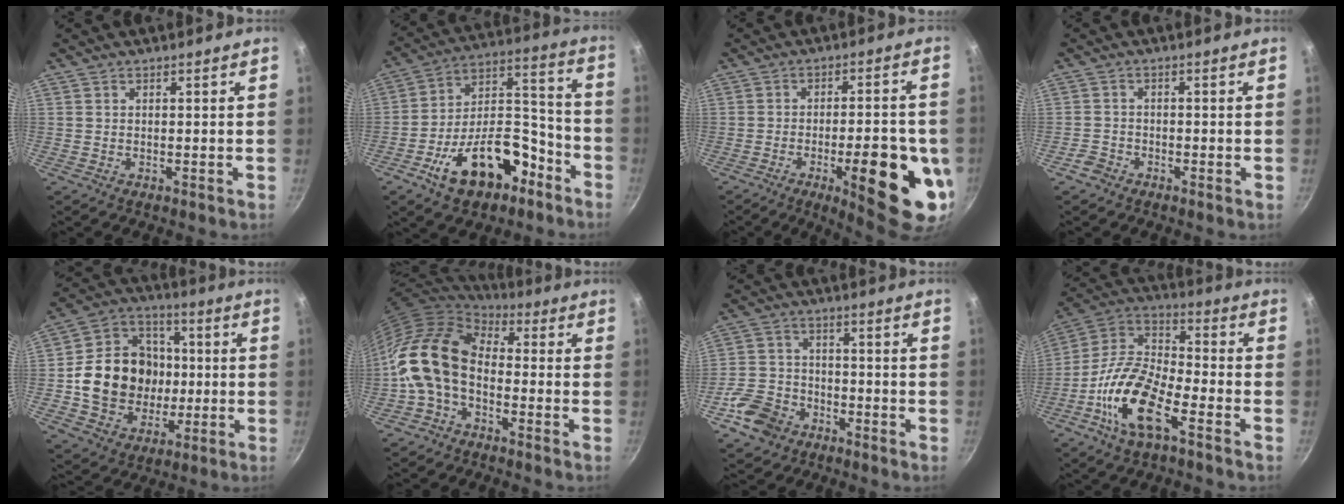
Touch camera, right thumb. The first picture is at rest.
{"total": 20.3, "force": [-10.5, 11.1, 13.4], "torque": [-0.180, 0.096, -0.163]}
{"total": 18.4, "force": [-5.1, 5.8, 16.7], "torque": [-0.196, 0.009, -0.065]}
{"total": 2.2, "force": [-1.7, 1.3, 0.6], "torque": [-0.013, 0.015, -0.034]}
{"total": 18.5, "force": [-0.9, 16.0, 9.3], "torque": [-0.127, 0.035, -0.012]}
{"total": 14.5, "force": [-2.4, 9.6, 10.6], "torque": [-0.177, 0.037, -0.064]}
{"total": 9.2, "force": [-4.9, 6.8, 3.8], "torque": [-0.060, 0.037, -0.100]}
{"total": 16.5, "force": [-7.6, 6.8, 13.0], "torque": [-0.246, 0.051, -0.167]}